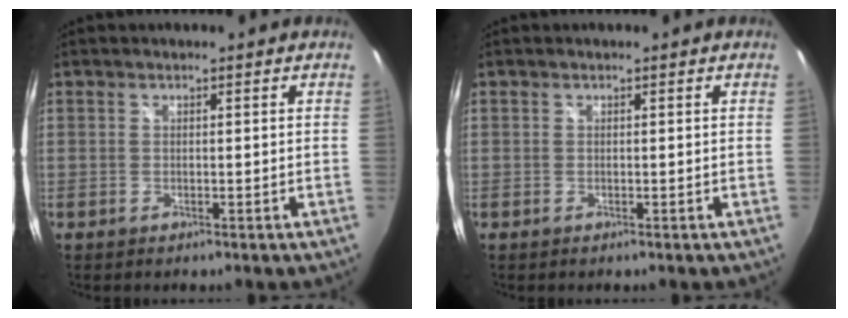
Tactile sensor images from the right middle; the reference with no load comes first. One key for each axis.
{"total": 0.0}